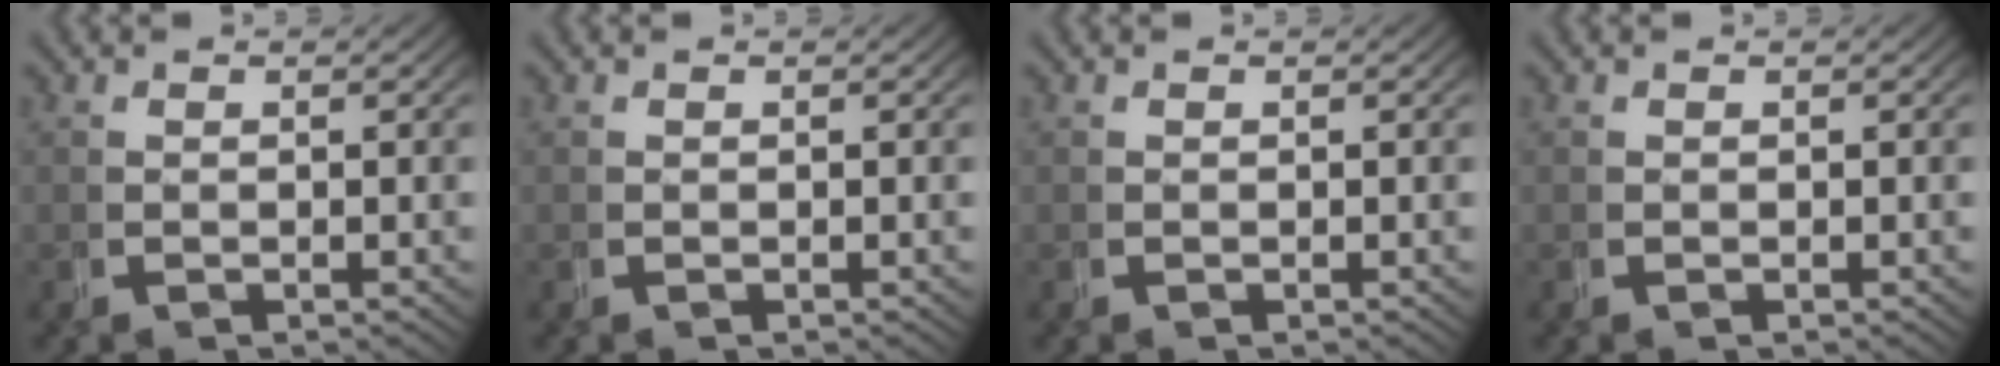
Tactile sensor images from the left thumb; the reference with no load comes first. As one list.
[{"total": 0.0}, {"total": 0.0}, {"total": 0.0}]